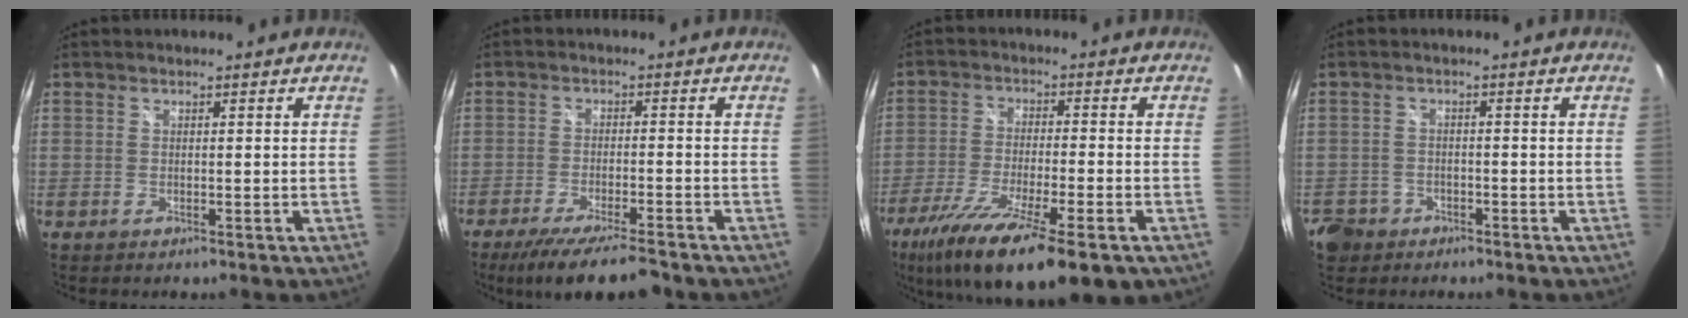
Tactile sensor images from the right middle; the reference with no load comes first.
{"total": 11.0, "force": [-9.2, 1.3, 5.9], "torque": [-0.125, -0.030, -0.148]}
{"total": 19.1, "force": [-12.0, 4.4, 14.2], "torque": [-0.271, -0.061, -0.202]}
{"total": 5.4, "force": [-3.1, 4.3, 1.3], "torque": [-0.046, 0.005, -0.051]}